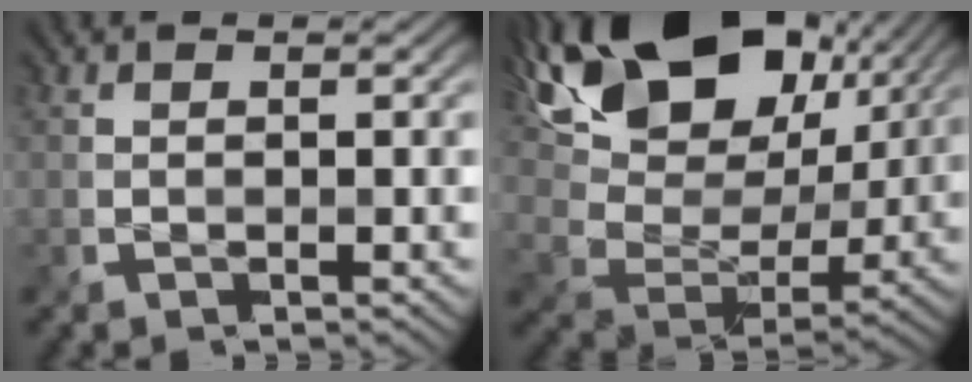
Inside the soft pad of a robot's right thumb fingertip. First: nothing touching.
{"total": 20.0, "force": [10.5, 11.6, 12.6], "torque": [-0.252, 0.039, 0.168]}